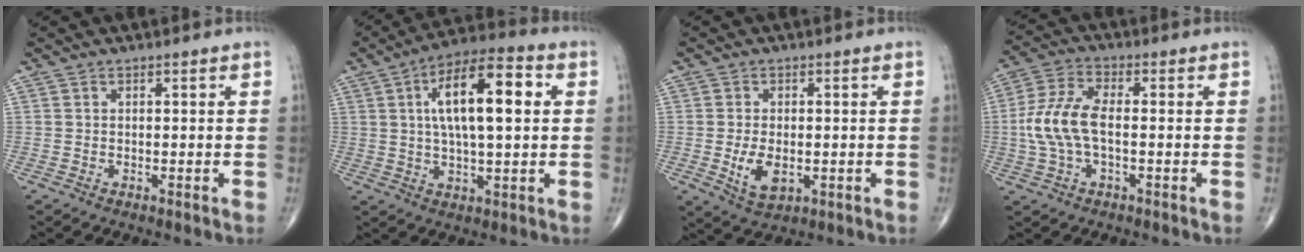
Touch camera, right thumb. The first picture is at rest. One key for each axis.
{"total": 15.5, "fx": 3.1, "fy": 5.7, "fz": 14.1, "tx": -0.223, "ty": 0.016, "tz": 0.044}
{"total": 6.1, "fx": -1.0, "fy": 3.4, "fz": 4.9, "tx": -0.085, "ty": -0.010, "tz": -0.009}
{"total": 9.9, "fx": -0.8, "fy": 4.7, "fz": 8.7, "tx": -0.201, "ty": 0.024, "tz": -0.017}